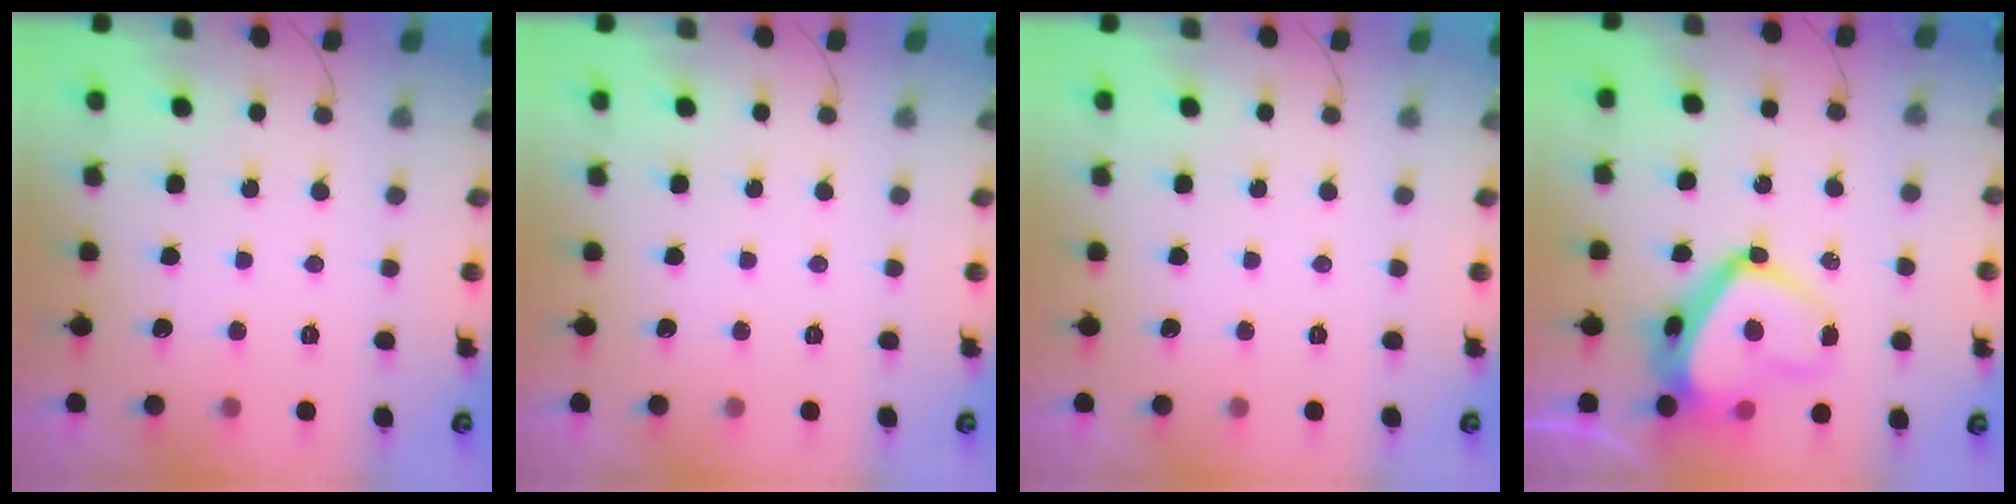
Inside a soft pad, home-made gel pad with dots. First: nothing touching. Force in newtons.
{"total": 0.0}
{"total": 0.0}
{"total": 14.4, "press": 14.3, "slide": 1.4}